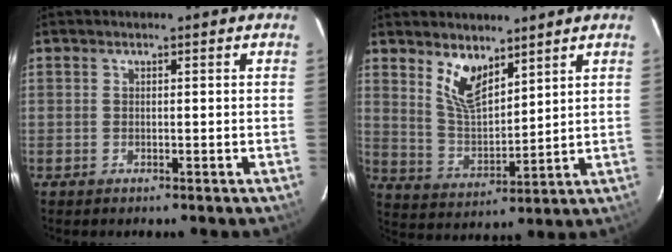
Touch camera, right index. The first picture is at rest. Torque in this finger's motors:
{"motor_torque": [0.18, 0.21, 0.06, 0.08]}